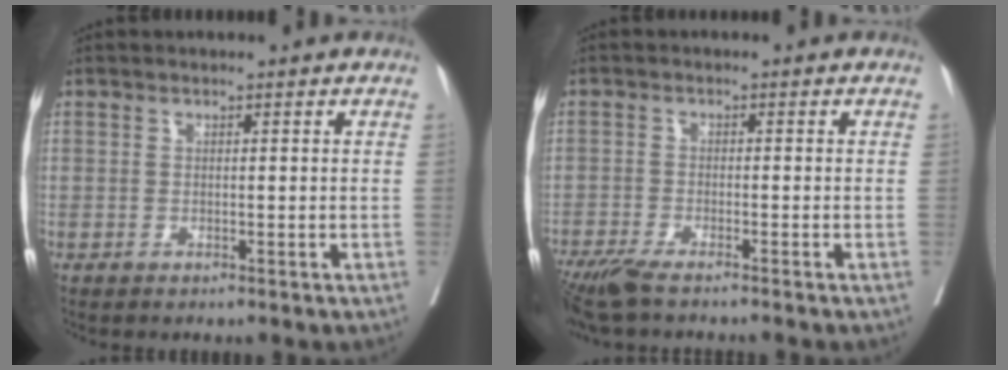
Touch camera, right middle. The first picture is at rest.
{"total": 6.3, "force": [-5.2, 0.4, 3.6], "torque": [-0.057, -0.016, -0.093]}